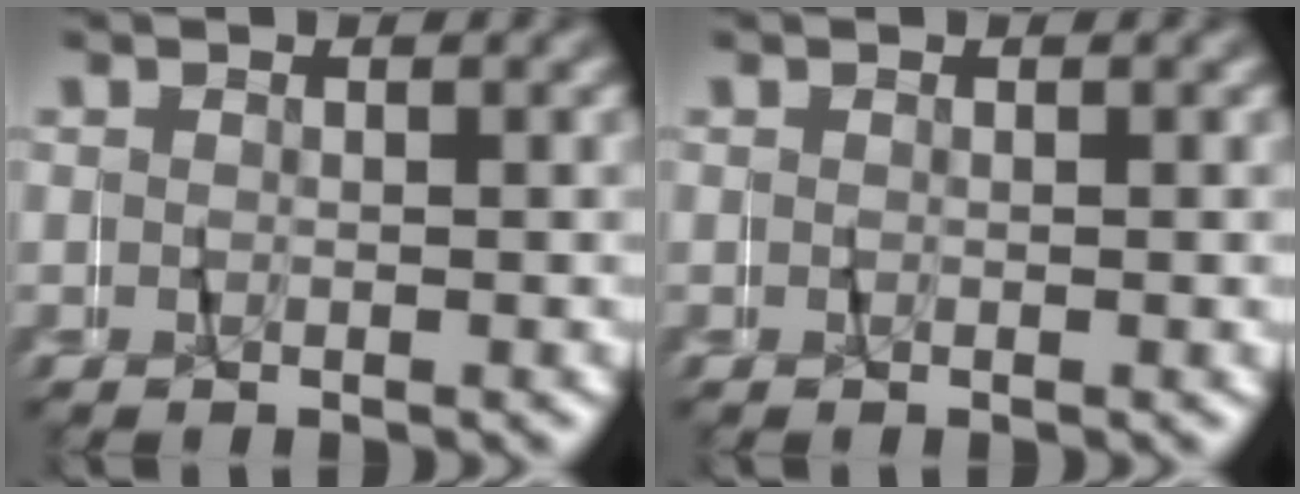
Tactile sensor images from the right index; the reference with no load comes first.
{"total": 0.0}